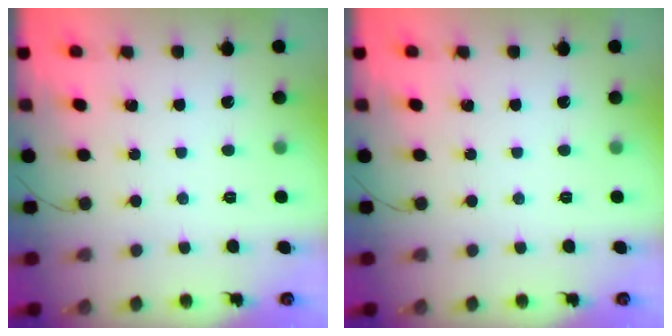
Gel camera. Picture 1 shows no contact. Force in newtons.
{"total": 0.0}